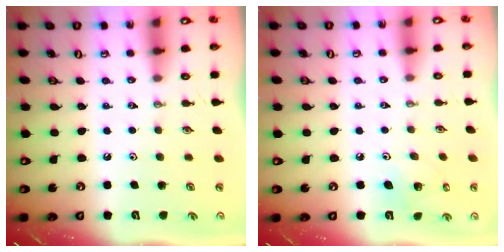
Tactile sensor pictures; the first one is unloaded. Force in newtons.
{"total": 7.1, "press": 6.6, "slide": 2.5}